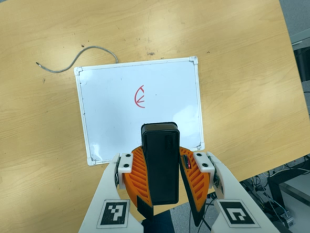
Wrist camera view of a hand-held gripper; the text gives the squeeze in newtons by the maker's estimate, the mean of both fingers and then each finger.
{"total": 9.7, "left": 9.6, "right": 9.7}